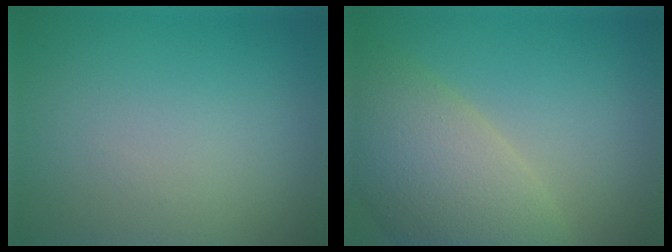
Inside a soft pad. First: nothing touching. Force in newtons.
{"total": 8.1, "press": 8.0, "slide": 1.0}